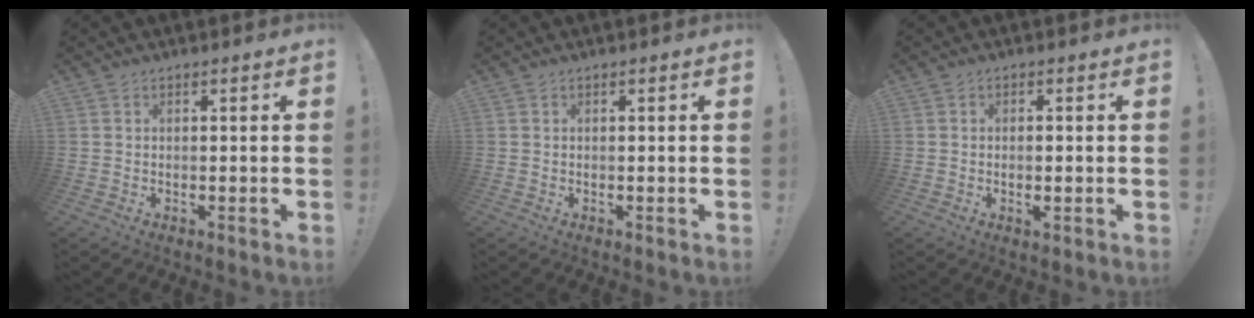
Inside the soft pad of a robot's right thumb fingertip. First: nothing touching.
{"total": 0.0}
{"total": 1.7, "force": [-0.5, 0.3, 1.6], "torque": [-0.028, 0.000, -0.008]}